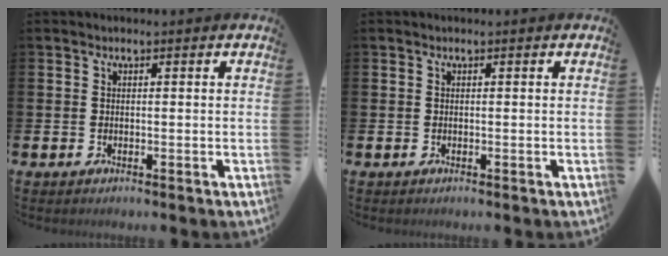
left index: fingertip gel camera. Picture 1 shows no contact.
{"total": 0.0}